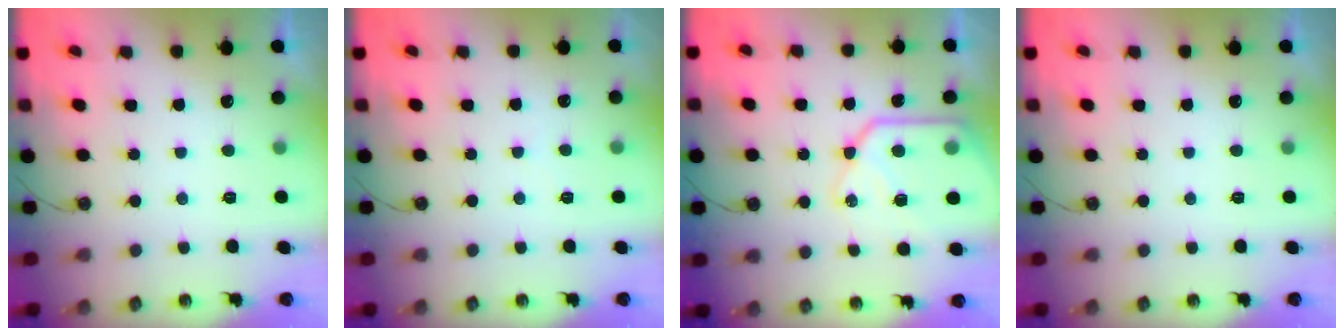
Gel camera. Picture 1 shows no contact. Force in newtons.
{"total": 2.3, "press": 2.2, "slide": 0.4}
{"total": 16.0, "press": 15.9, "slide": 1.8}
{"total": 0.0}